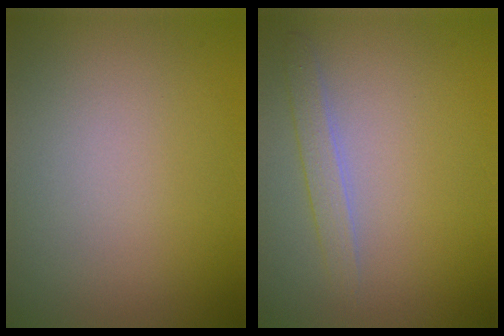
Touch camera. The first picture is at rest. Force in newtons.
{"total": 1.6, "press": 1.6, "slide": 0.0}